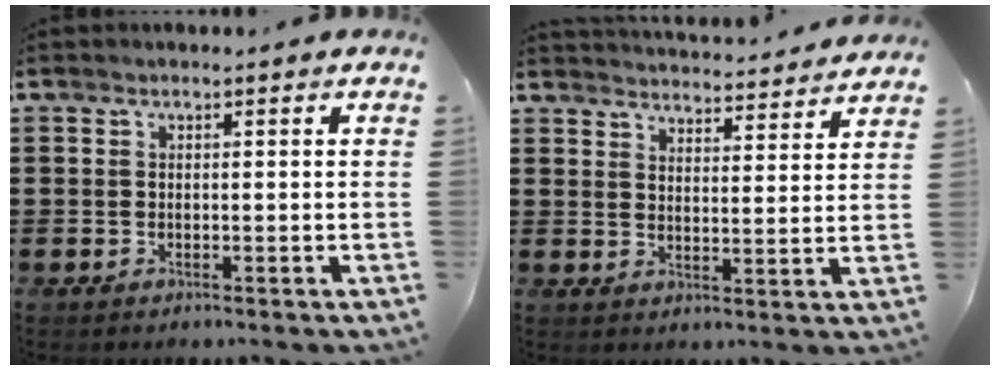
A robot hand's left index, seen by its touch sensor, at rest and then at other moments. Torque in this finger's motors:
{"motor_torque": [2.14, 0.00, 0.36, 0.08]}